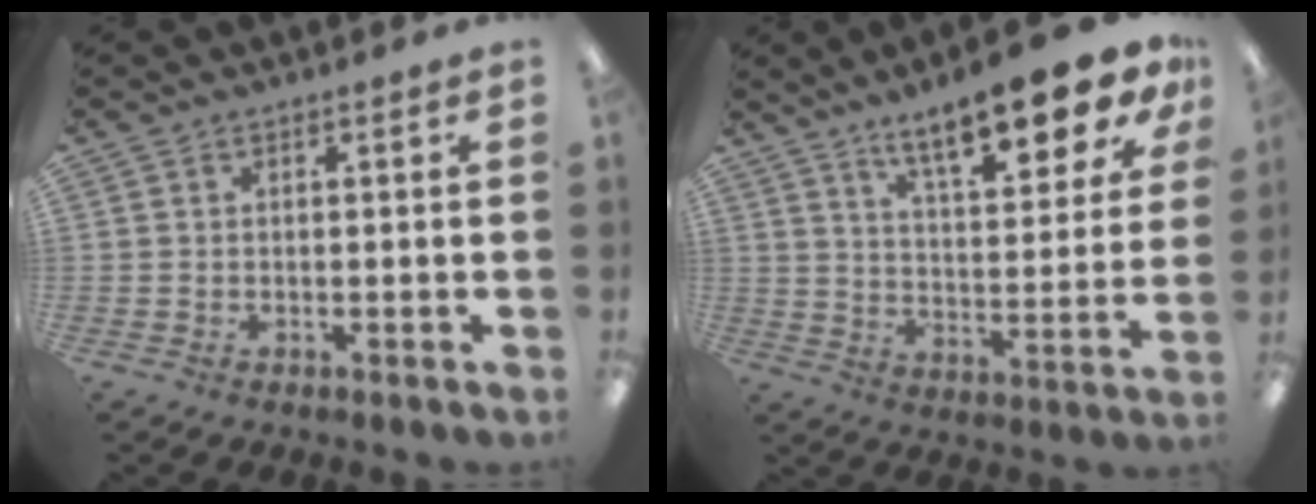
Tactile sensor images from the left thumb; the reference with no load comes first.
{"total": 16.0, "force": [12.3, 4.1, 9.3], "torque": [-0.143, -0.075, 0.202]}